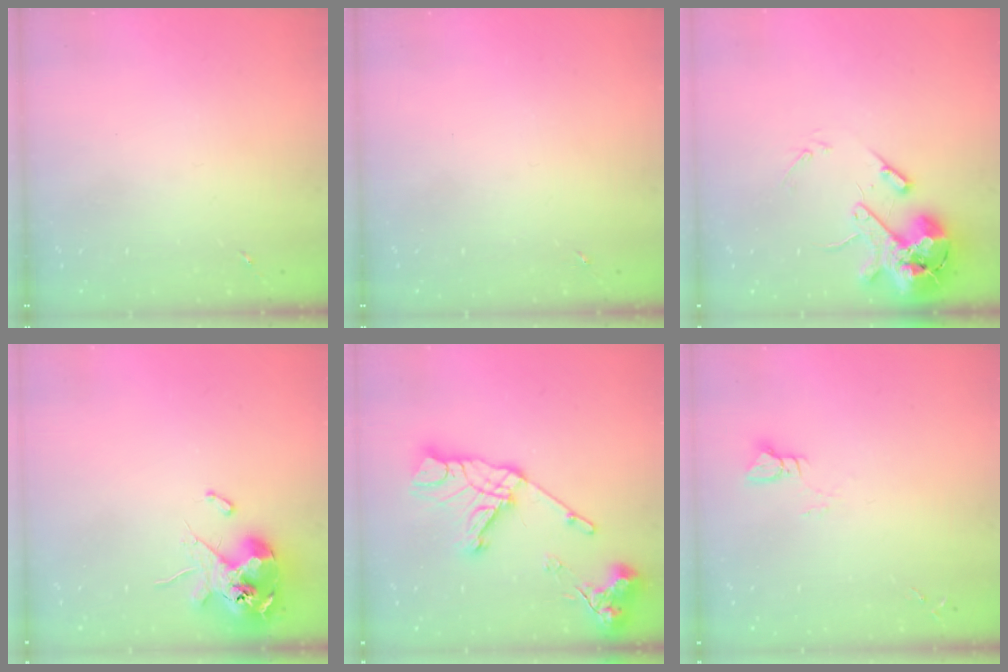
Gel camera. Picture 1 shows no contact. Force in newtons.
{"total": 0.0}
{"total": 14.0, "press": 13.8, "slide": 2.4}
{"total": 12.4, "press": 12.2, "slide": 2.2}
{"total": 18.1, "press": 18.0, "slide": 2.1}
{"total": 3.0, "press": 3.0, "slide": 0.3}